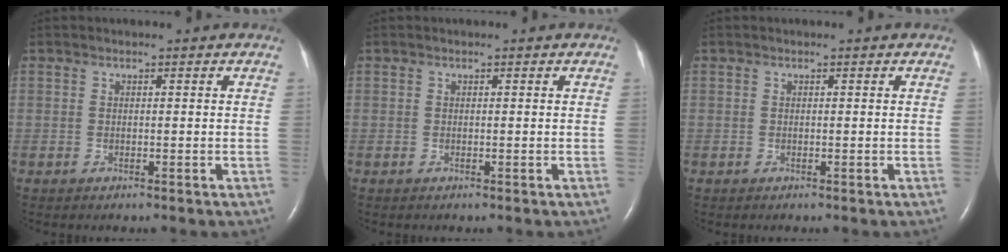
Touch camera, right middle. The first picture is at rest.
{"total": 0.0}
{"total": 0.0}